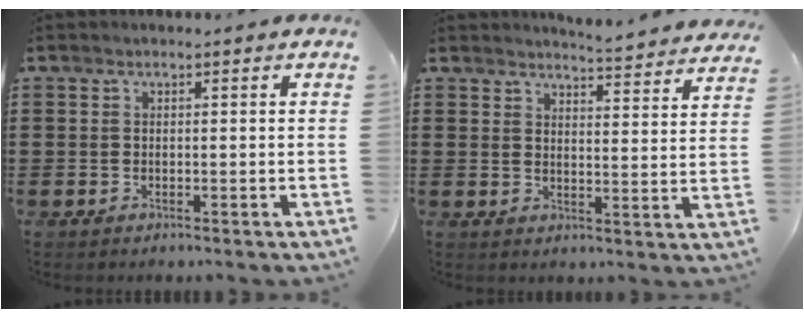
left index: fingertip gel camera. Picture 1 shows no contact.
{"total": 4.5, "force": [4.4, -0.5, 0.7], "torque": [-0.022, -0.032, 0.076]}